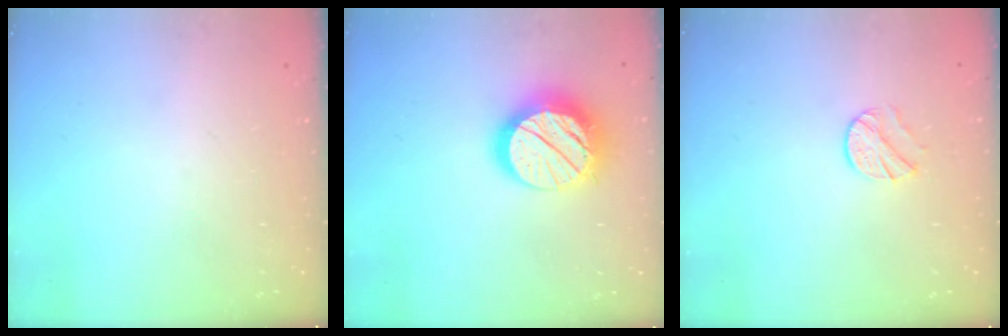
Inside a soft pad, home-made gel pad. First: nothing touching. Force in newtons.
{"total": 16.8, "press": 16.8, "slide": 1.3}
{"total": 7.5, "press": 7.4, "slide": 0.9}